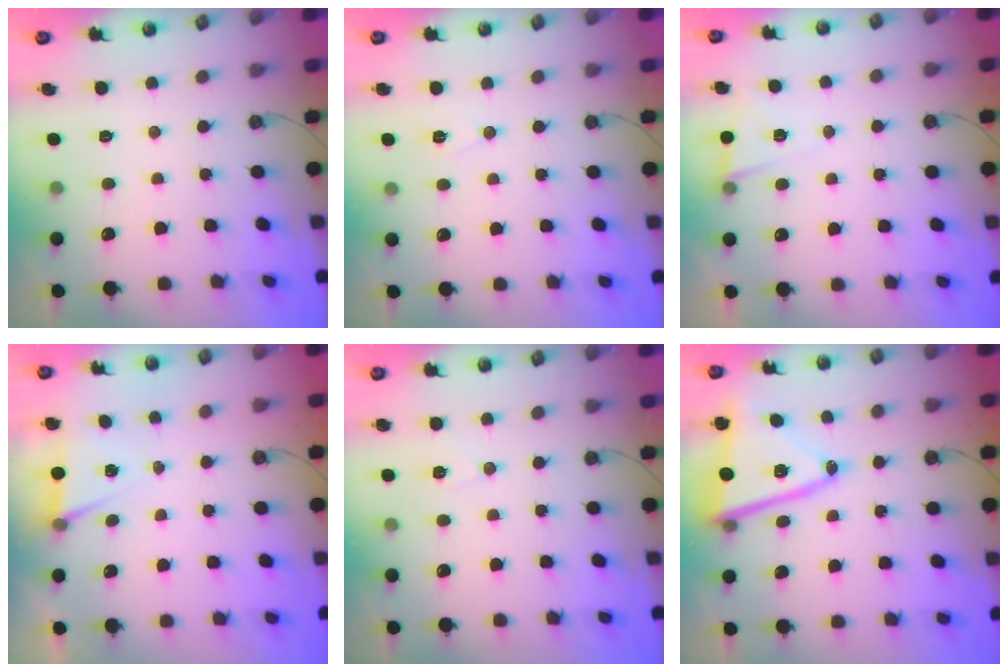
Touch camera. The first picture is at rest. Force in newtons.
{"total": 5.9, "press": 4.0, "slide": 4.4}
{"total": 5.0, "press": 4.5, "slide": 2.1}
{"total": 4.9, "press": 2.1, "slide": 4.5}
{"total": 6.0, "press": 5.9, "slide": 0.7}
{"total": 16.2, "press": 16.1, "slide": 1.8}